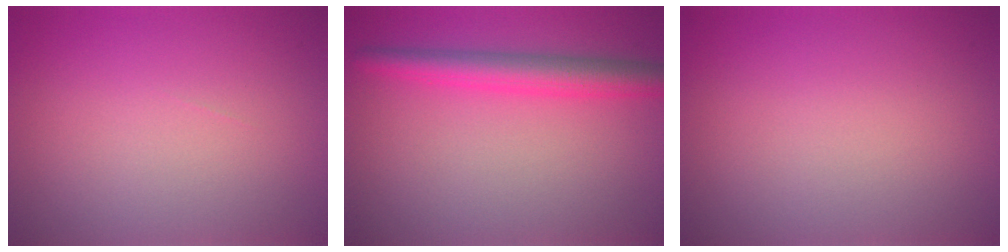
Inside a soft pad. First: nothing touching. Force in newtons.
{"total": 3.9, "press": 3.9, "slide": 0.2}
{"total": 0.0}